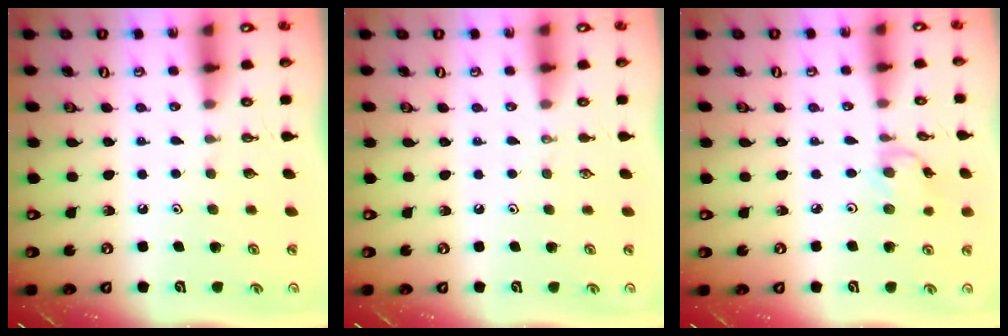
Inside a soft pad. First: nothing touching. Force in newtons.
{"total": 0.0}
{"total": 2.6, "press": 2.6, "slide": 0.2}